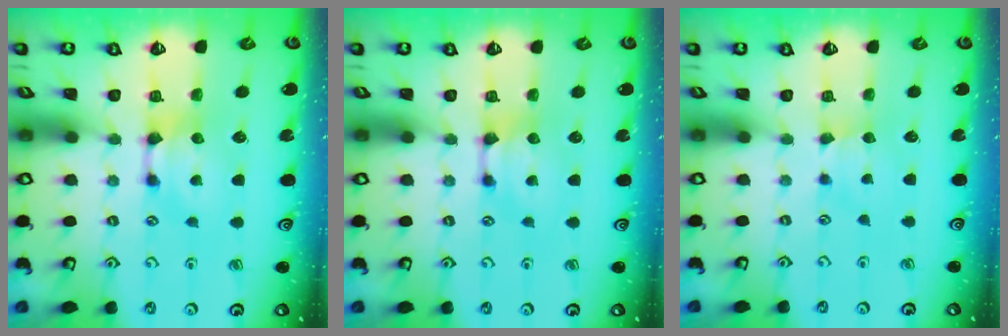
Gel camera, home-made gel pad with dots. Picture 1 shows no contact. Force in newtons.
{"total": 0.0}
{"total": 1.6, "press": 1.5, "slide": 0.4}